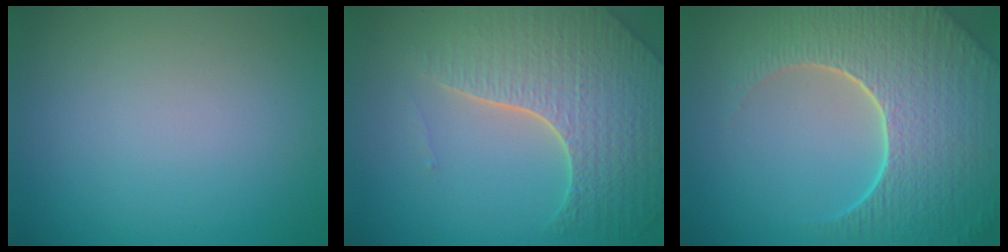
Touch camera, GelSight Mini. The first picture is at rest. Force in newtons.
{"total": 8.0, "press": 5.7, "slide": 5.6}
{"total": 9.1, "press": 6.5, "slide": 6.3}